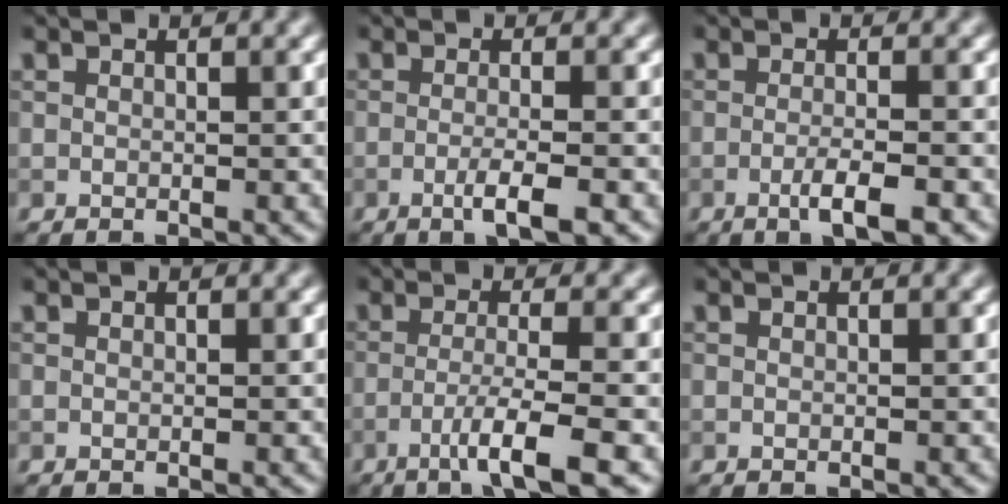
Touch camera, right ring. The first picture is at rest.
{"total": 2.9, "force": [-1.2, 0.5, 2.6], "torque": [-0.042, -0.002, -0.028]}
{"total": 3.1, "force": [-1.5, 0.5, 2.6], "torque": [-0.044, -0.001, -0.031]}
{"total": 0.0}
{"total": 4.8, "force": [-2.3, 0.4, 4.2], "torque": [-0.070, 0.002, -0.052]}
{"total": 0.0}